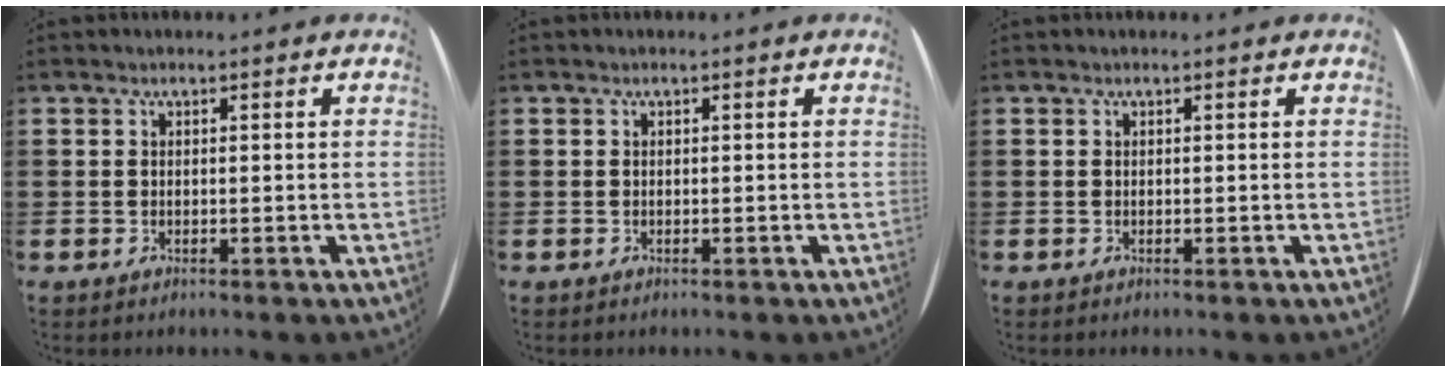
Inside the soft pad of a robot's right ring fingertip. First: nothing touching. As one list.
[{"total": 0.0}, {"total": 0.0}]